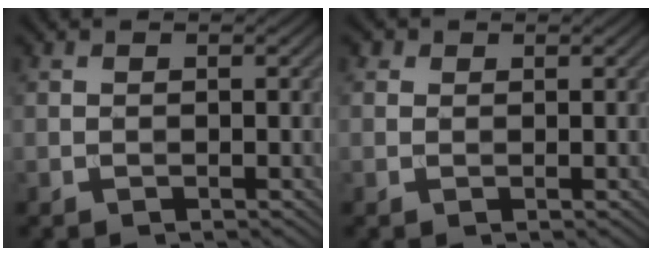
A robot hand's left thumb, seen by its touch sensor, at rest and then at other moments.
{"total": 1.0, "force": [0.6, 0.8, 0.3], "torque": [-0.004, 0.003, 0.006]}